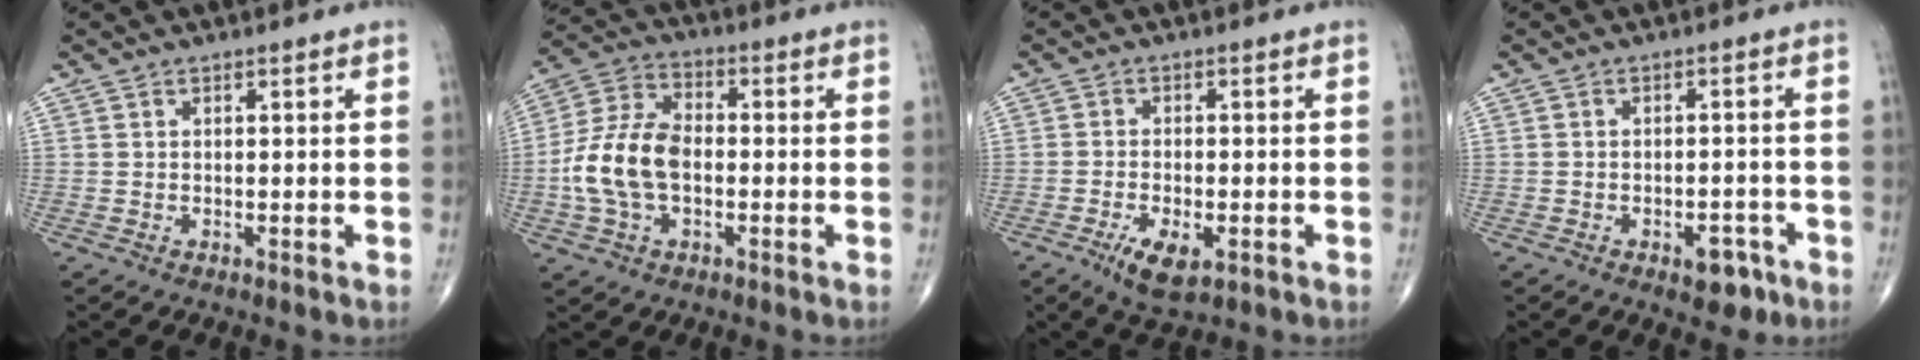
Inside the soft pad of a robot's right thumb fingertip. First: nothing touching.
{"total": 12.7, "force": [-1.7, 7.8, 9.8], "torque": [-0.198, 0.029, -0.039]}
{"total": 6.3, "force": [-2.8, 2.6, 5.0], "torque": [-0.090, -0.001, -0.044]}
{"total": 4.9, "force": [-2.7, 2.6, 3.1], "torque": [-0.023, 0.015, -0.033]}